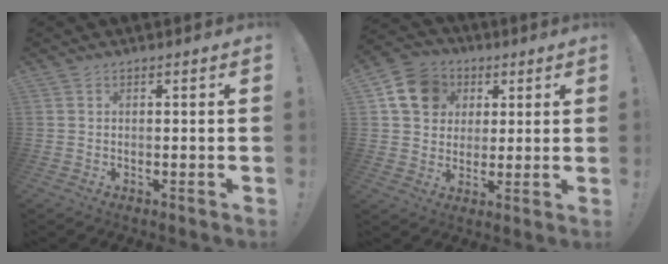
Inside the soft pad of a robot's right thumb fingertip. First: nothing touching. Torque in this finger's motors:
{"motor_torque": [1.33, 1.31, 0.59, 0.14, 0.03]}